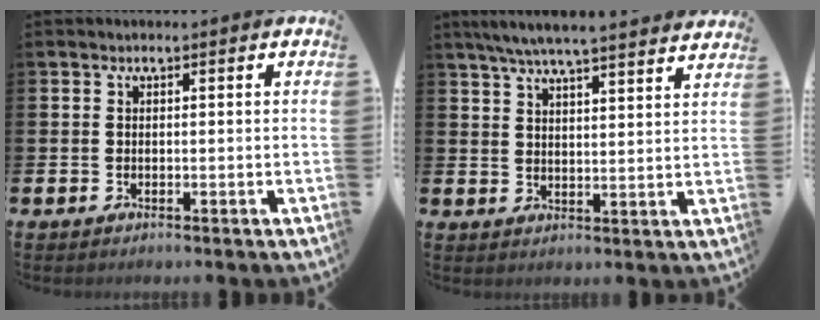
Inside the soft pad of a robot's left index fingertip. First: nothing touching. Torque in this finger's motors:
{"motor_torque": [1.07, -1.07, 0.33, 0.09]}